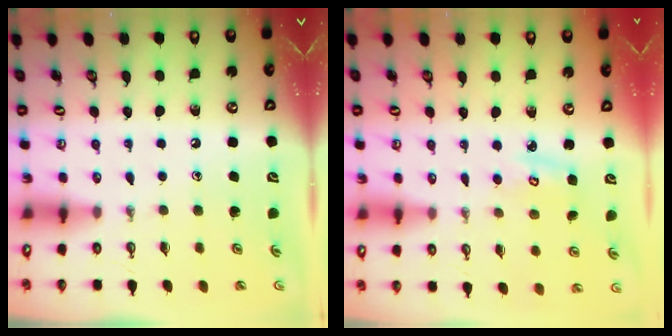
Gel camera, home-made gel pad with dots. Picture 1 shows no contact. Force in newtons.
{"total": 3.8, "press": 3.8, "slide": 0.3}